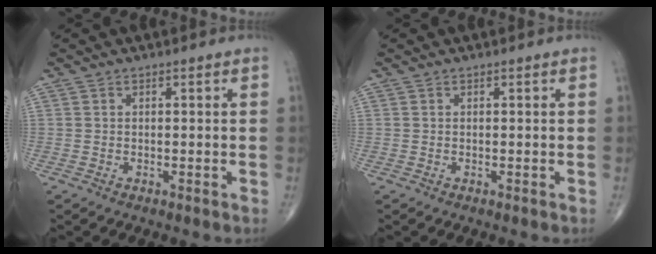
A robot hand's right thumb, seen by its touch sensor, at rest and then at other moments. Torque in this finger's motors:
{"motor_torque": [0.00, 0.00, 0.00, 0.00, 0.00]}